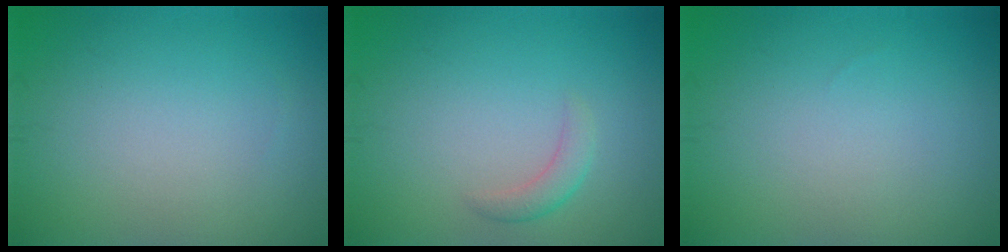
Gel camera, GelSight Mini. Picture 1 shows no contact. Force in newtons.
{"total": 1.6, "press": 1.6, "slide": 0.0}
{"total": 0.0}